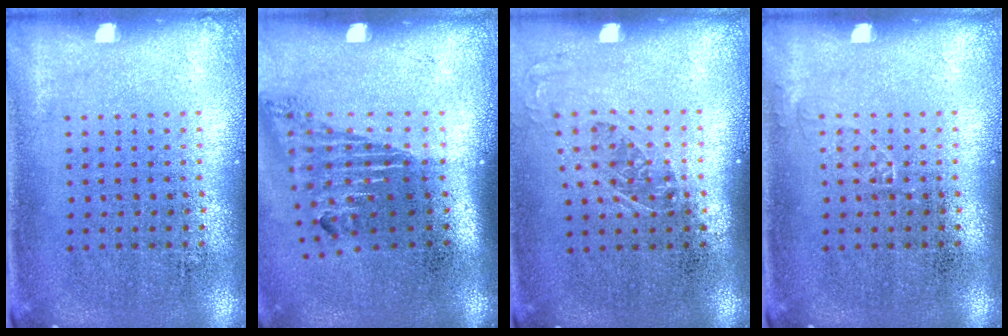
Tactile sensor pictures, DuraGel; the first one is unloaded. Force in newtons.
{"total": 1.7, "press": 1.1, "slide": 1.3}
{"total": 1.2, "press": 0.9, "slide": 0.7}
{"total": 0.6, "press": 0.6, "slide": 0.0}